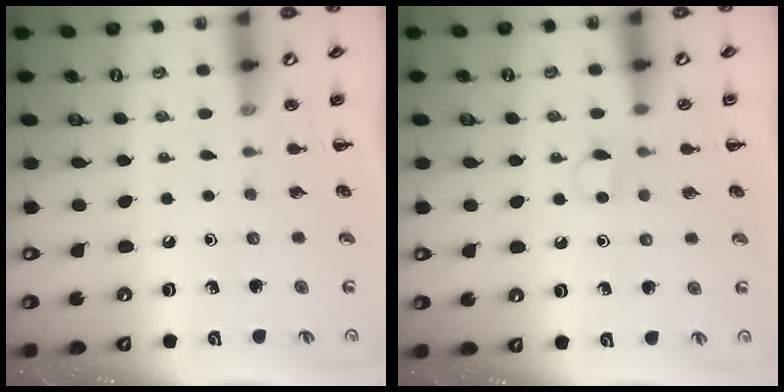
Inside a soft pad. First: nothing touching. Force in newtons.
{"total": 3.3, "press": 3.1, "slide": 0.9}